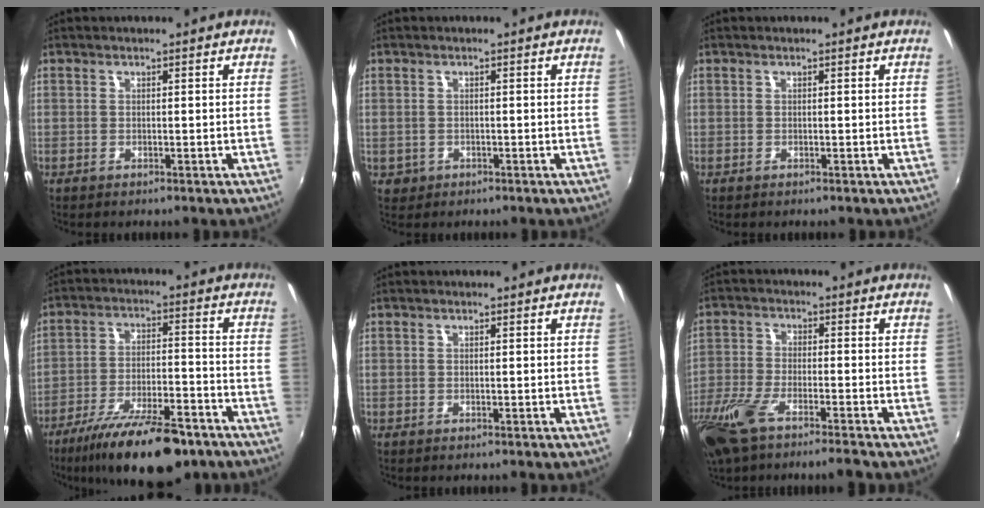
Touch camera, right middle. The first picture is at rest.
{"total": 2.1, "force": [-0.5, 2.0, 0.6], "torque": [-0.016, -0.005, -0.004]}
{"total": 0.0}
{"total": 17.8, "force": [-13.0, 5.3, 11.0], "torque": [-0.202, -0.028, -0.202]}
{"total": 0.0}
{"total": 11.4, "force": [-8.1, 2.2, 7.7], "torque": [-0.187, -0.037, -0.158]}